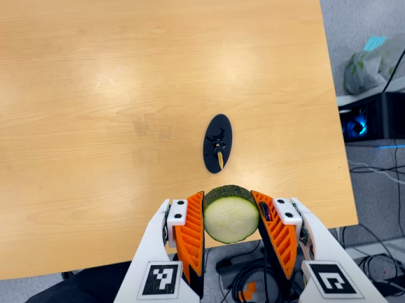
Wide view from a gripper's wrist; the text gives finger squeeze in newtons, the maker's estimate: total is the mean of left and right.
{"total": 12.4, "left": 11.1, "right": 13.8}